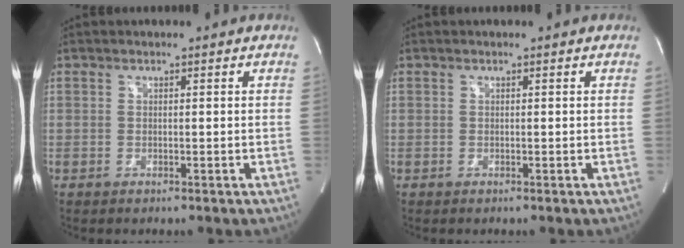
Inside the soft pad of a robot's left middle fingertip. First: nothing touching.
{"total": 0.0}